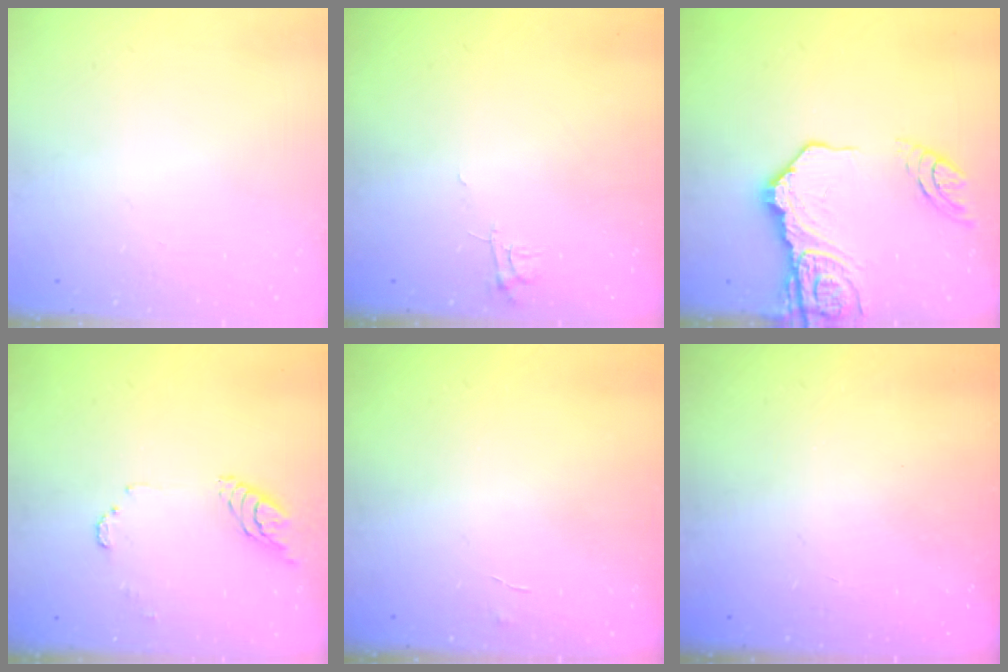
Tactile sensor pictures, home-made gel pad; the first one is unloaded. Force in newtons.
{"total": 3.8, "press": 3.7, "slide": 0.7}
{"total": 17.6, "press": 17.6, "slide": 1.1}
{"total": 9.0, "press": 9.0, "slide": 0.7}
{"total": 3.6, "press": 3.6, "slide": 0.3}
{"total": 0.0}